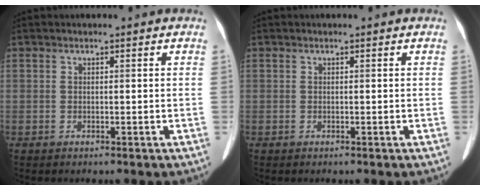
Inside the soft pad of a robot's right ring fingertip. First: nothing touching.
{"total": 0.0}